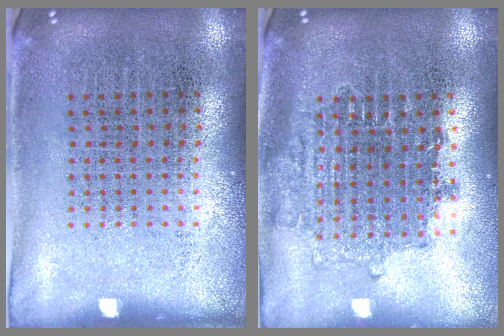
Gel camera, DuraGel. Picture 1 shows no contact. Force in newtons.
{"total": 1.6, "press": 1.3, "slide": 0.8}